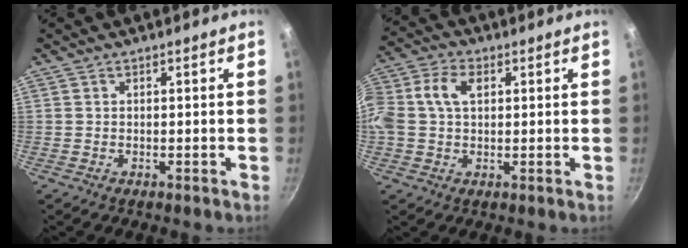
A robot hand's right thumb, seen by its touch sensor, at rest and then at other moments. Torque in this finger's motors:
{"motor_torque": [0.62, 1.44, 0.86, -0.59, 0.29]}